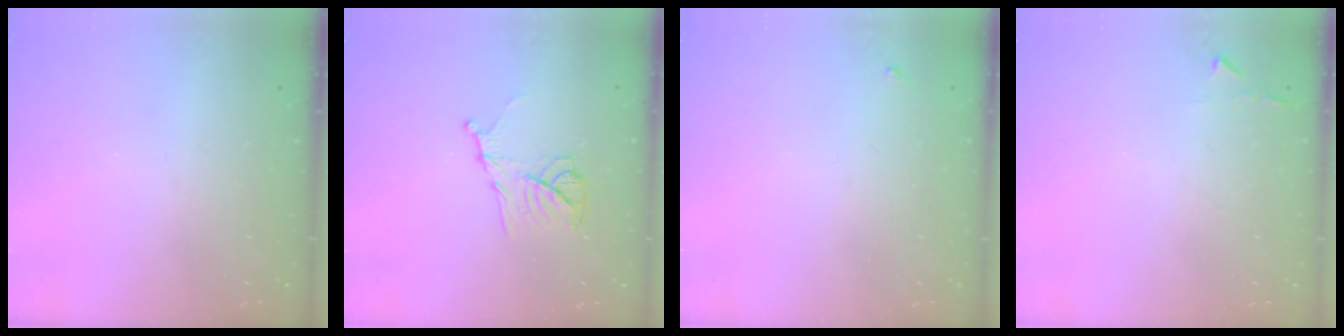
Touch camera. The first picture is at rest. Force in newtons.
{"total": 11.4, "press": 11.4, "slide": 0.3}
{"total": 3.5, "press": 3.4, "slide": 0.4}
{"total": 2.9, "press": 2.9, "slide": 0.3}